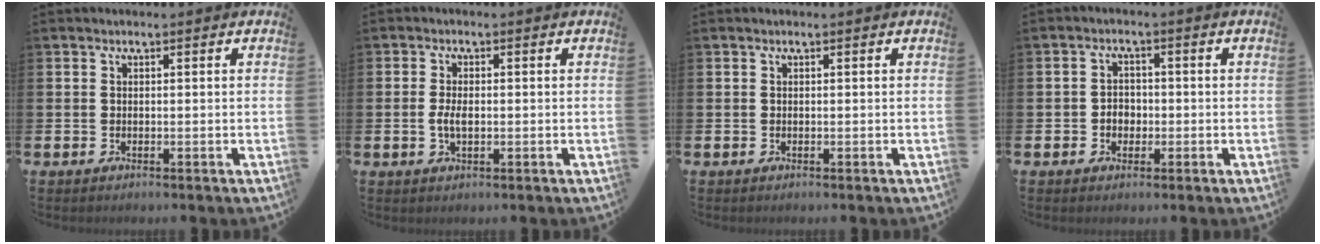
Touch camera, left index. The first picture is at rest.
{"total": 2.5, "force": [-0.3, 1.2, 2.2], "torque": [-0.036, 0.001, -0.007]}
{"total": 0.0}
{"total": 2.4, "force": [-0.6, 2.0, 1.1], "torque": [-0.011, 0.001, -0.019]}